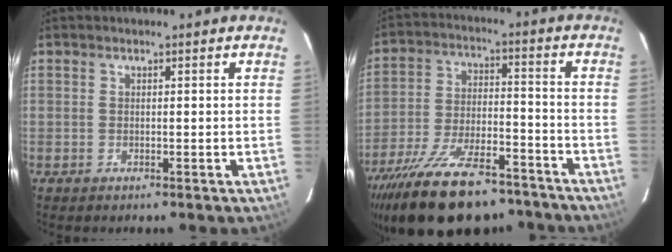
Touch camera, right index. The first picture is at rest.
{"total": 24.1, "force": [-18.7, 8.9, 12.3], "torque": [-0.238, -0.023, -0.280]}